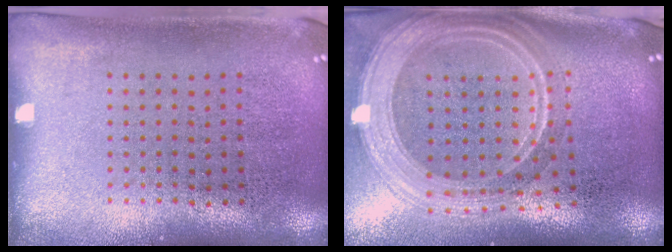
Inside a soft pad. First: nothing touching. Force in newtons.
{"total": 2.9, "press": 2.4, "slide": 1.7}